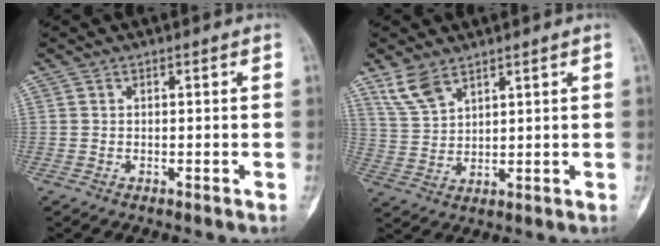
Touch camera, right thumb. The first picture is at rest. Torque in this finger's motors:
{"motor_torque": [0.41, 0.50, -0.06, 0.15, 0.00]}